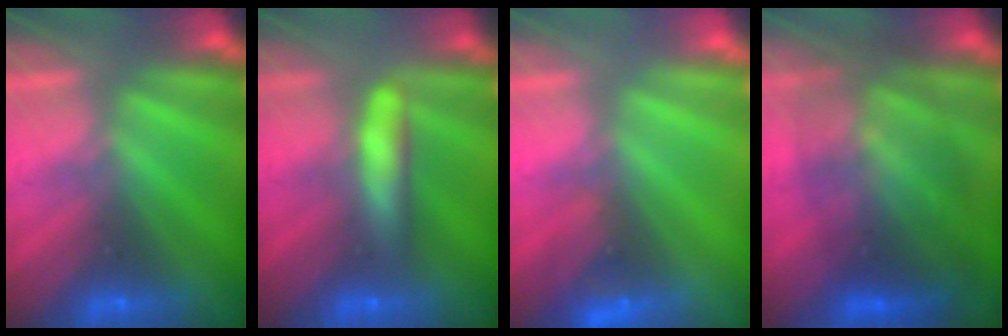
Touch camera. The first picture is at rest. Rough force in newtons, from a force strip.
{"total": 9.5}
{"total": 2.7}
{"total": 10.5}